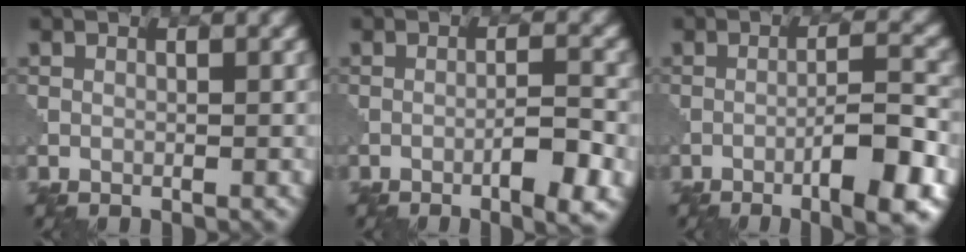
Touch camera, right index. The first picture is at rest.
{"total": 4.6, "force": [-2.1, 0.8, 4.0], "torque": [-0.067, 0.002, -0.033]}
{"total": 6.7, "force": [-3.2, 1.2, 5.8], "torque": [-0.083, 0.013, -0.051]}